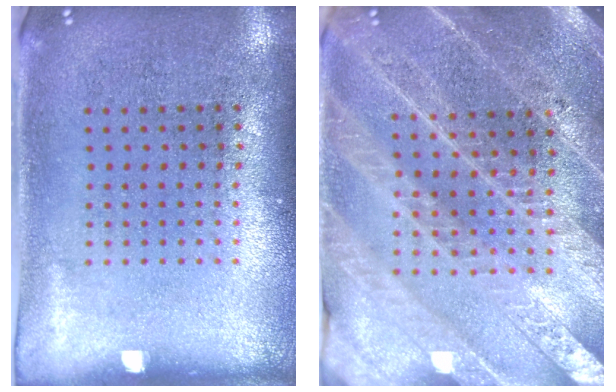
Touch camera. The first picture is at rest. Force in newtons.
{"total": 3.7, "press": 3.5, "slide": 1.4}